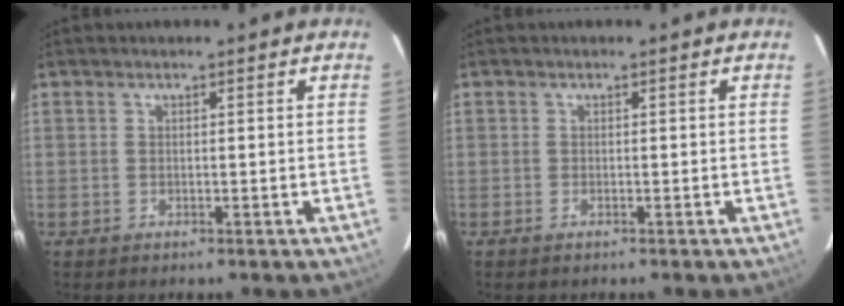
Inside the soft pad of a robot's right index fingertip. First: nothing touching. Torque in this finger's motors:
{"motor_torque": [-0.11, 0.02, 0.04, 0.01]}